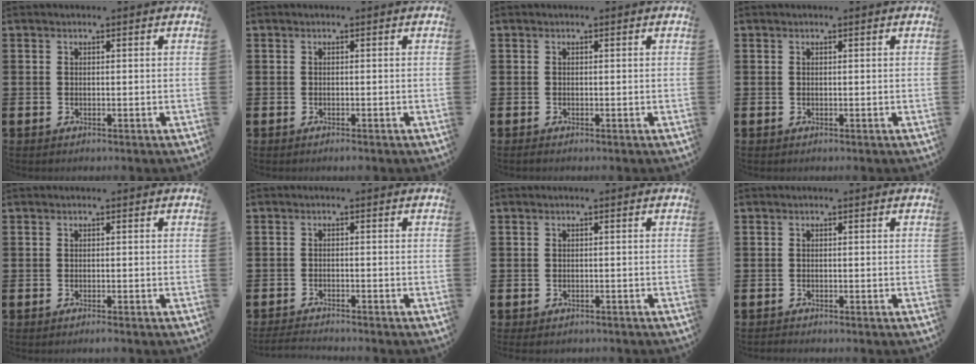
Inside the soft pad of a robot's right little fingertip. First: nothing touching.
{"total": 0.6, "force": [-0.3, 0.1, 0.4], "torque": [-0.009, -0.003, -0.006]}
{"total": 0.0}
{"total": 0.0}
{"total": 0.7, "force": [-0.5, 0.1, 0.5], "torque": [-0.009, -0.004, -0.009]}
{"total": 1.7, "force": [-1.6, 0.0, 0.3], "torque": [-0.007, 0.004, -0.033]}
{"total": 0.7, "force": [-0.6, 0.2, 0.3], "torque": [-0.007, 0.000, -0.013]}
{"total": 0.0}